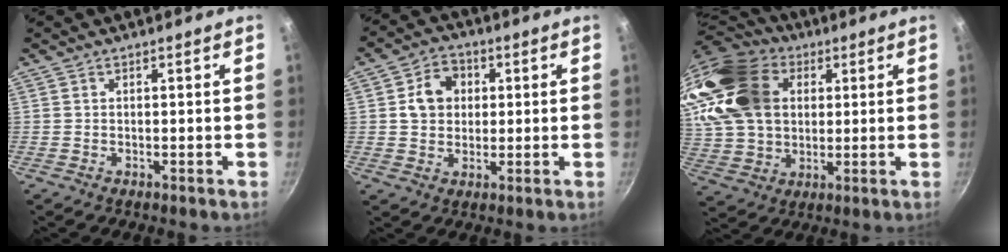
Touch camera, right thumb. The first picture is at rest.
{"total": 7.5, "force": [1.5, 6.3, 3.8], "torque": [-0.034, 0.008, 0.018]}
{"total": 22.8, "force": [7.9, 16.8, 13.2], "torque": [-0.256, 0.007, 0.152]}